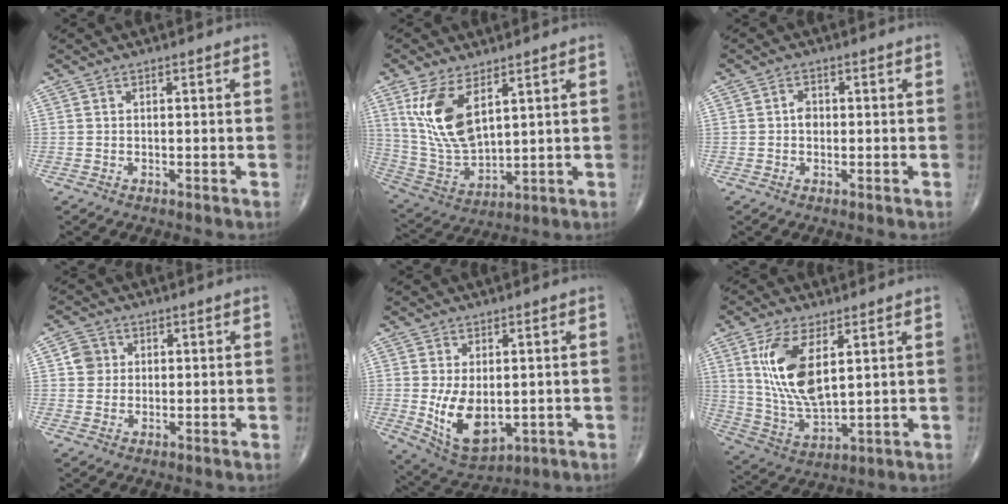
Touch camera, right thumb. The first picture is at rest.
{"total": 13.7, "force": [5.8, 6.6, 10.5], "torque": [-0.204, -0.025, 0.132]}
{"total": 2.1, "force": [0.0, 1.6, 1.3], "torque": [-0.013, 0.004, -0.003]}
{"total": 3.7, "force": [0.8, 3.5, 1.0], "torque": [0.003, 0.002, 0.008]}
{"total": 10.6, "force": [-1.0, 6.2, 8.6], "torque": [-0.134, -0.015, 0.006]}
{"total": 13.9, "force": [4.5, 6.1, 11.6], "torque": [-0.233, -0.024, 0.100]}